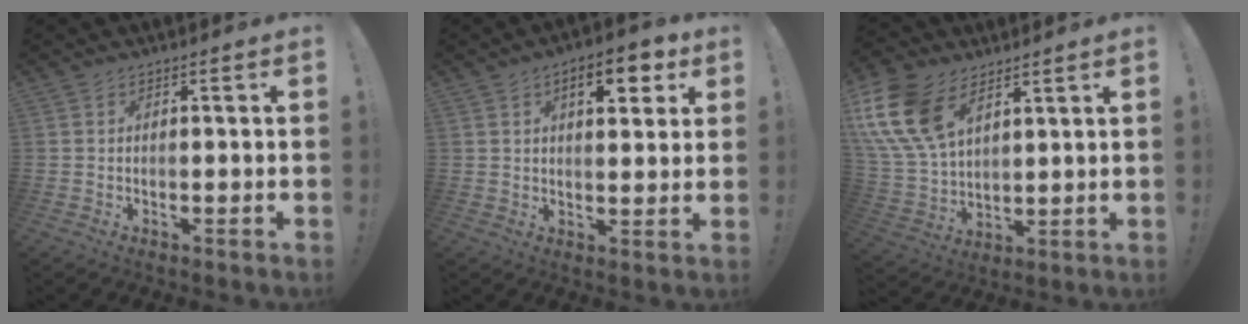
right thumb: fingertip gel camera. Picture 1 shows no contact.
{"total": 9.4, "force": [4.4, 4.3, 7.2], "torque": [-0.081, -0.011, 0.066]}
{"total": 18.4, "force": [8.9, 11.4, 11.4], "torque": [-0.251, -0.041, 0.167]}